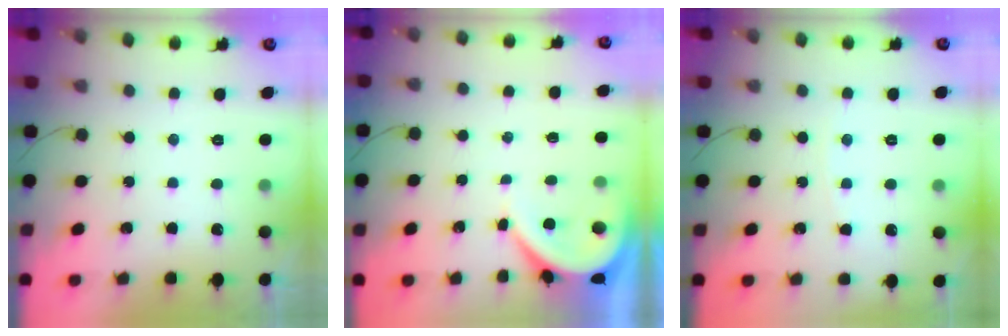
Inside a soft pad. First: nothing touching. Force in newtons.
{"total": 3.5, "press": 3.4, "slide": 0.4}
{"total": 2.4, "press": 2.4, "slide": 0.3}